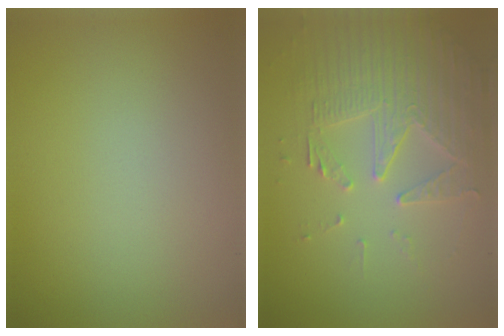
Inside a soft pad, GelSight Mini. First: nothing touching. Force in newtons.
{"total": 4.1, "press": 3.9, "slide": 1.4}